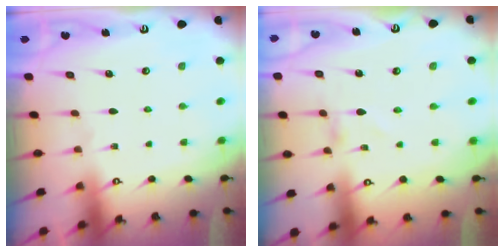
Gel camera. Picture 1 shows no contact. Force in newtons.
{"total": 1.1, "press": 1.1, "slide": 0.0}